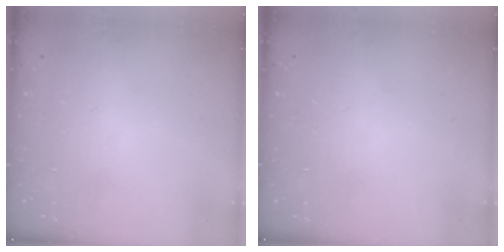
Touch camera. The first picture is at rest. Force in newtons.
{"total": 0.0}